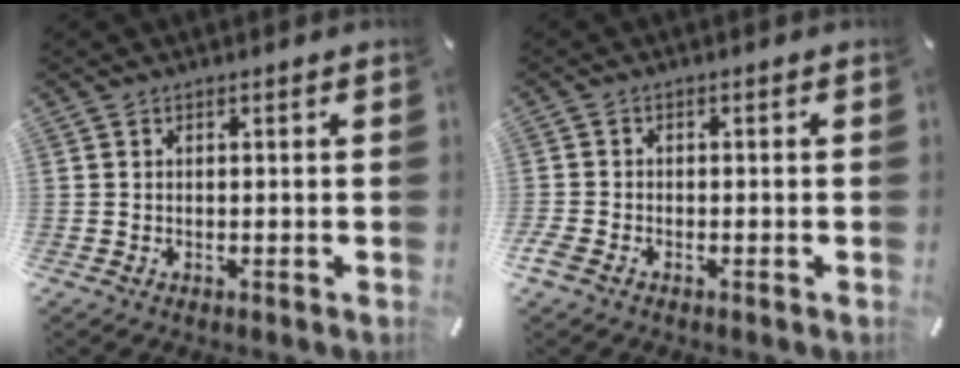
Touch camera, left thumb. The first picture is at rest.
{"total": 1.9, "force": [-1.3, 1.1, 0.8], "torque": [-0.021, 0.001, -0.027]}